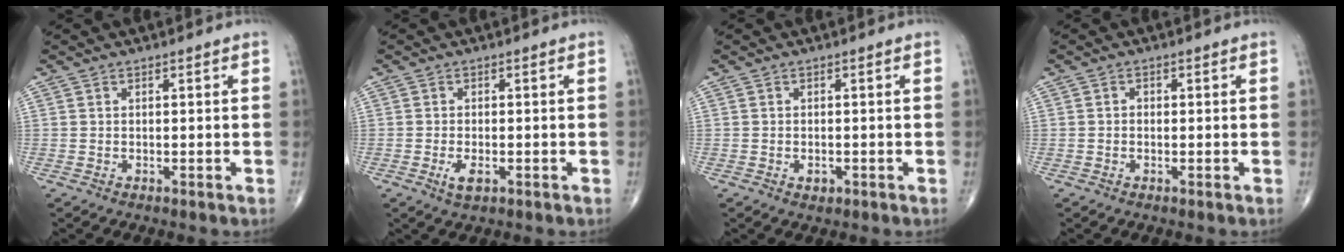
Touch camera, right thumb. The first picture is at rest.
{"total": 2.7, "force": [-0.9, 1.1, 2.2], "torque": [-0.043, -0.004, -0.015]}
{"total": 1.4, "force": [-0.5, 0.9, 0.9], "torque": [-0.011, 0.000, -0.005]}
{"total": 0.8, "force": [-0.1, 0.7, 0.5], "torque": [-0.004, 0.003, -0.005]}